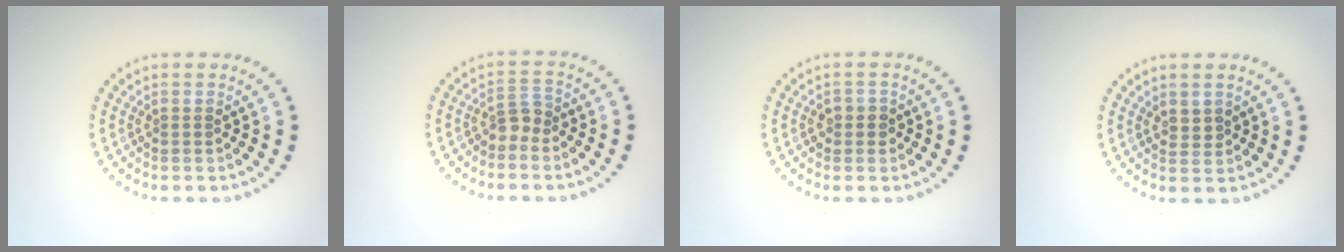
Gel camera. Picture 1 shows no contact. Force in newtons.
{"total": 1.9, "press": 1.3, "slide": 1.3}
{"total": 1.4, "press": 1.3, "slide": 0.6}
{"total": 0.7, "press": 0.5, "slide": 0.5}